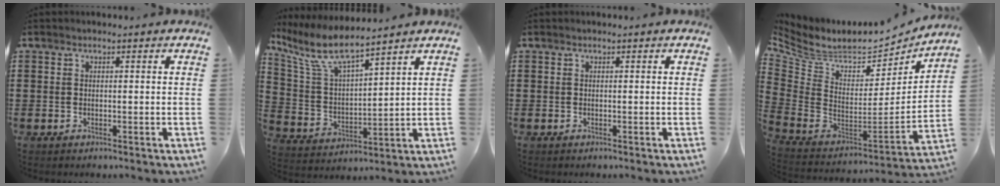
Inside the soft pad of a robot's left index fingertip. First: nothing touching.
{"total": 7.9, "force": [6.4, 1.4, 4.4], "torque": [-0.114, -0.028, 0.111]}
{"total": 0.0}
{"total": 5.9, "force": [5.1, 1.9, 2.4], "torque": [-0.078, -0.056, 0.085]}